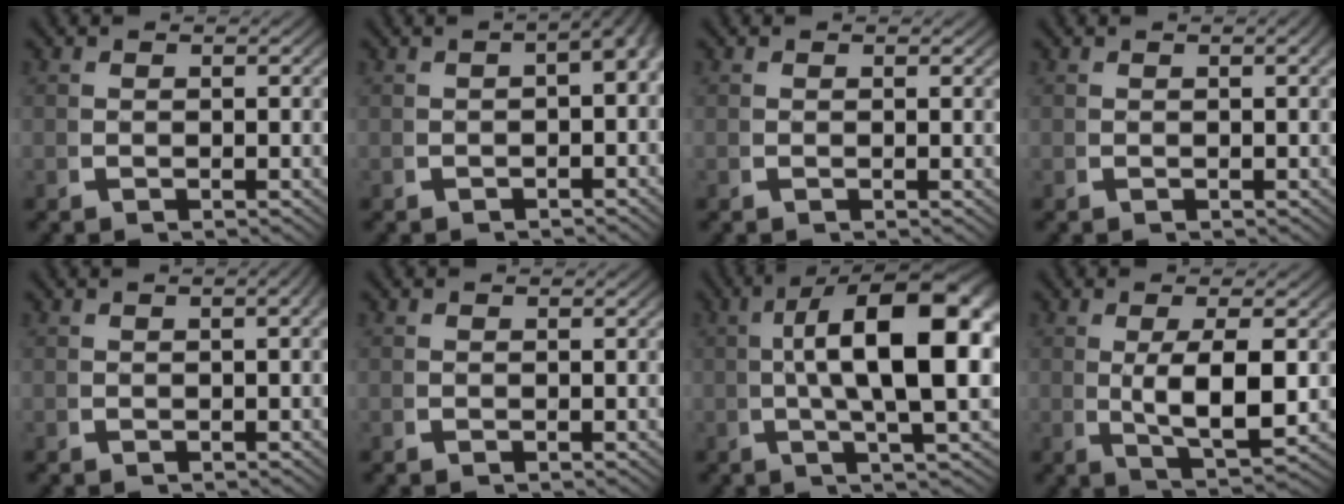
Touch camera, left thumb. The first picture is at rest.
{"total": 4.8, "force": [0.5, 3.0, 3.8], "torque": [-0.029, 0.030, -0.011]}
{"total": 0.0}
{"total": 0.8, "force": [0.1, 0.2, 0.8], "torque": [-0.009, 0.002, 0.002]}
{"total": 1.6, "force": [0.0, 0.5, 1.5], "torque": [-0.018, 0.009, -0.001]}
{"total": 0.0}
{"total": 14.0, "force": [1.1, 5.9, 12.6], "torque": [-0.175, -0.010, 0.016]}
{"total": 6.2, "force": [-0.1, 2.6, 5.6], "torque": [-0.112, -0.016, 0.007]}